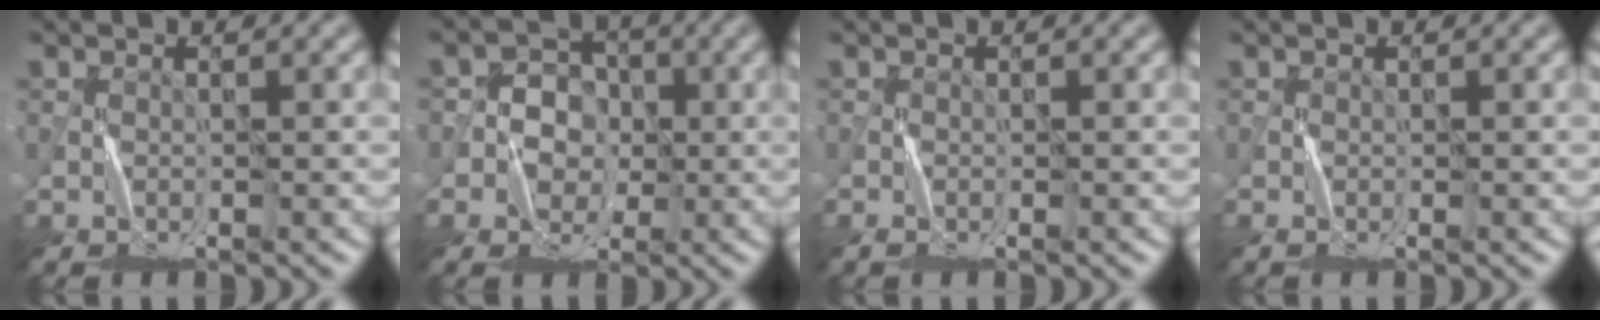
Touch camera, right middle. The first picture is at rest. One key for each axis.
{"total": 3.2, "fx": -0.4, "fy": 3.0, "fz": 0.8, "tx": 0.002, "ty": 0.004, "tz": -0.024}
{"total": 0.8, "fx": -0.5, "fy": 0.2, "fz": 0.6, "tx": -0.016, "ty": -0.001, "tz": -0.011}
{"total": 0.5, "fx": -0.2, "fy": 0.1, "fz": 0.5, "tx": -0.011, "ty": -0.001, "tz": -0.004}